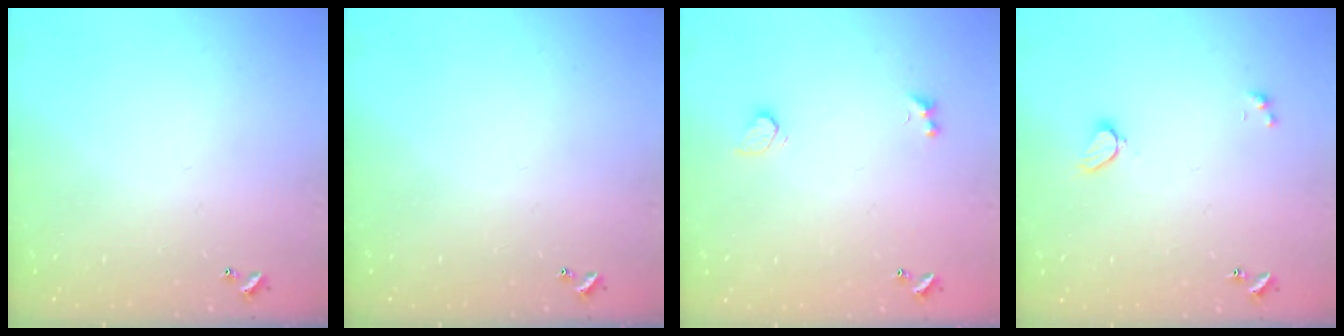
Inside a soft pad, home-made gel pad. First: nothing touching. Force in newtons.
{"total": 0.0}
{"total": 2.0, "press": 1.7, "slide": 1.0}
{"total": 2.0, "press": 2.0, "slide": 0.5}